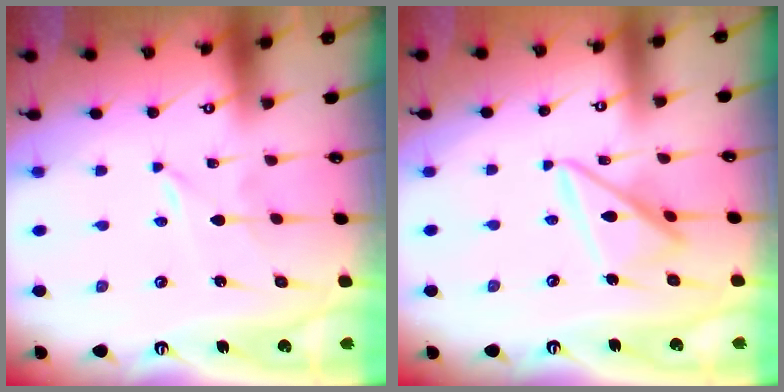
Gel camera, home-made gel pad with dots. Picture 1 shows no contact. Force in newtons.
{"total": 12.7, "press": 12.6, "slide": 1.2}